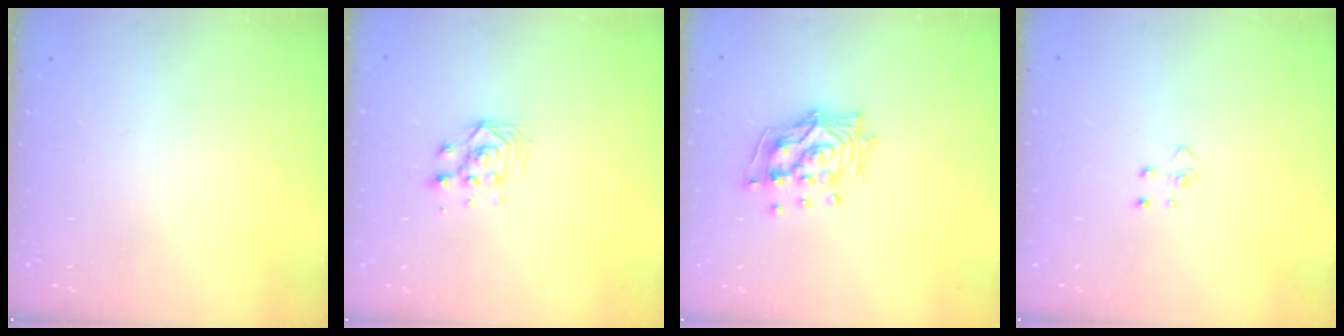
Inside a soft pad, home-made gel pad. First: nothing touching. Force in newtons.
{"total": 3.5, "press": 3.4, "slide": 0.8}
{"total": 12.9, "press": 12.7, "slide": 2.2}
{"total": 3.2, "press": 3.2, "slide": 0.4}